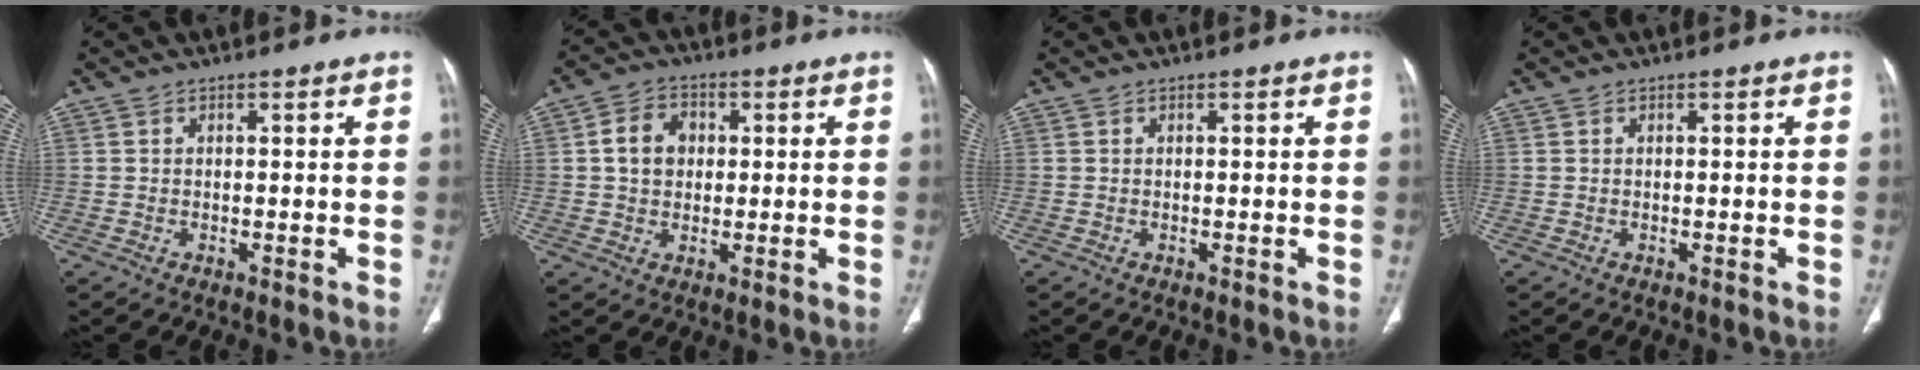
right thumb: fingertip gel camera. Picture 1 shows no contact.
{"total": 6.7, "force": [0.9, 5.4, 4.0], "torque": [-0.049, 0.007, 0.011]}
{"total": 0.0}
{"total": 0.0}